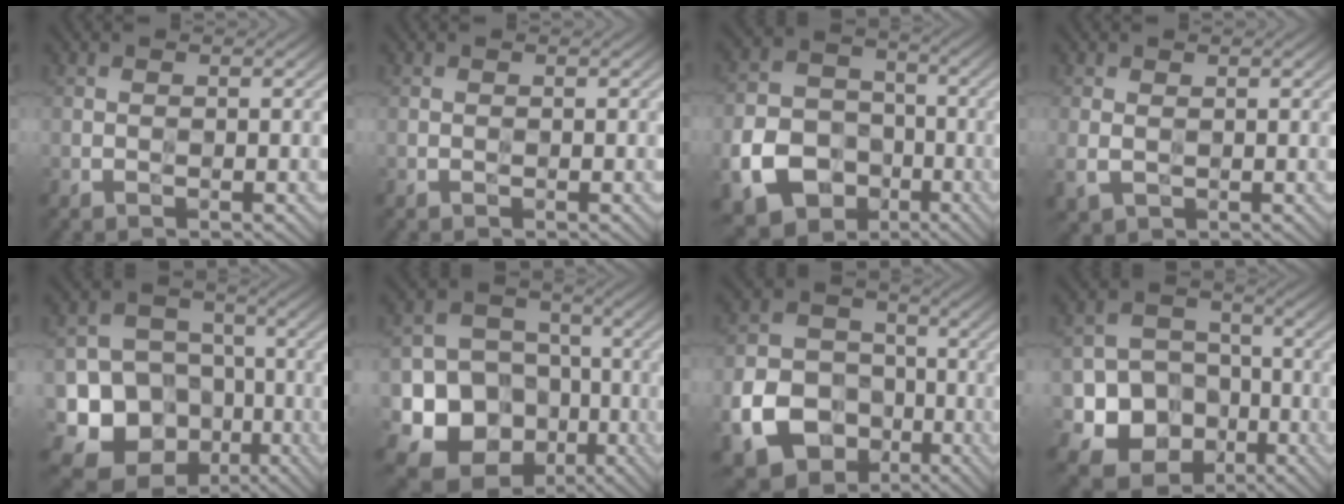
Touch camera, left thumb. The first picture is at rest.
{"total": 0.0}
{"total": 11.4, "force": [-4.6, 8.8, 5.6], "torque": [-0.134, -0.028, -0.097]}
{"total": 2.9, "force": [0.1, 2.1, 1.9], "torque": [-0.053, -0.006, 0.002]}
{"total": 15.2, "force": [-6.1, 12.9, 5.4], "torque": [-0.129, -0.037, -0.111]}
{"total": 14.9, "force": [-5.1, 12.8, 5.8], "torque": [-0.137, -0.033, -0.107]}
{"total": 12.8, "force": [-5.1, 10.0, 6.2], "torque": [-0.144, -0.037, -0.102]}
{"total": 10.8, "force": [-4.0, 9.0, 4.5], "torque": [-0.100, -0.028, -0.096]}